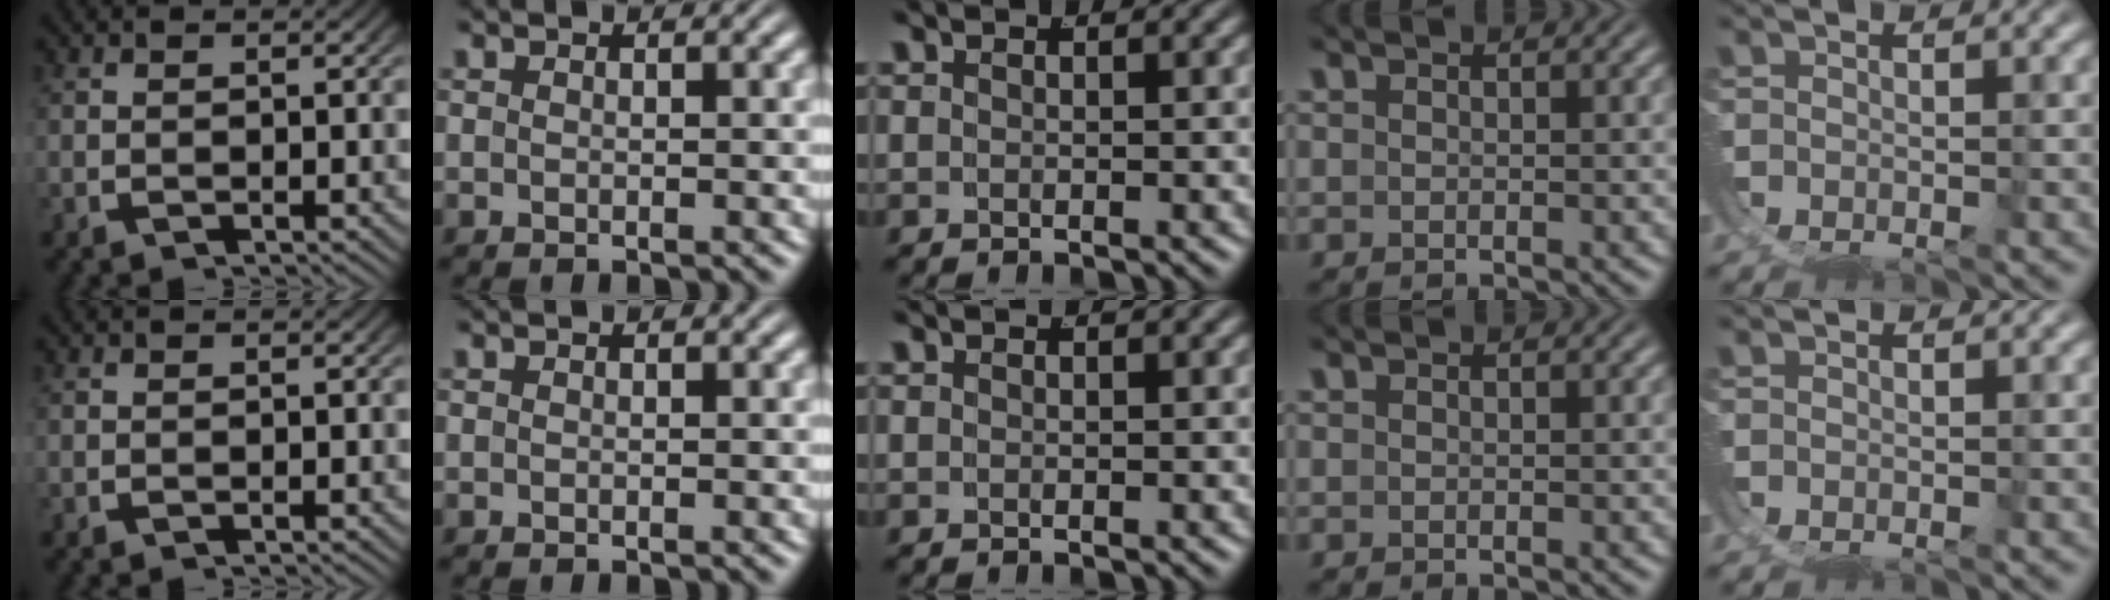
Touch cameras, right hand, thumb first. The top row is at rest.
{}